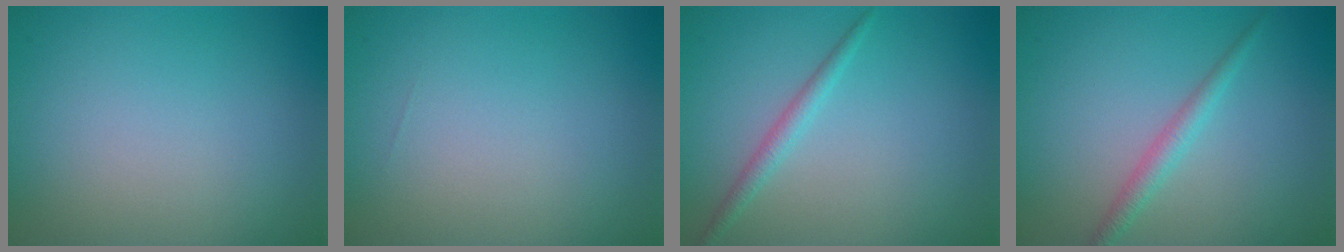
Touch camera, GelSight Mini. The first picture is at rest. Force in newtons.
{"total": 0.0}
{"total": 1.5, "press": 1.5, "slide": 0.0}
{"total": 1.8, "press": 1.8, "slide": 0.0}